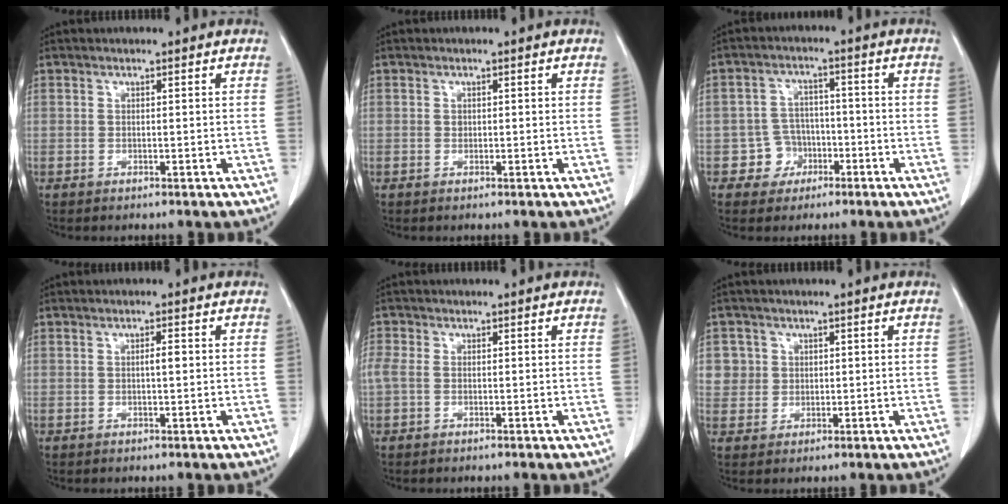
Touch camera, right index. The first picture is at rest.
{"total": 0.6, "force": [0.1, 0.5, 0.2], "torque": [-0.001, 0.001, 0.001]}
{"total": 4.8, "force": [-2.0, 4.4, 0.2], "torque": [0.007, 0.017, -0.029]}
{"total": 1.3, "force": [0.1, 0.2, 1.3], "torque": [-0.023, 0.003, 0.000]}
{"total": 2.9, "force": [0.0, 2.0, 2.1], "torque": [-0.079, 0.019, 0.005]}
{"total": 4.0, "force": [1.2, 3.8, -0.1], "torque": [0.021, 0.004, 0.023]}